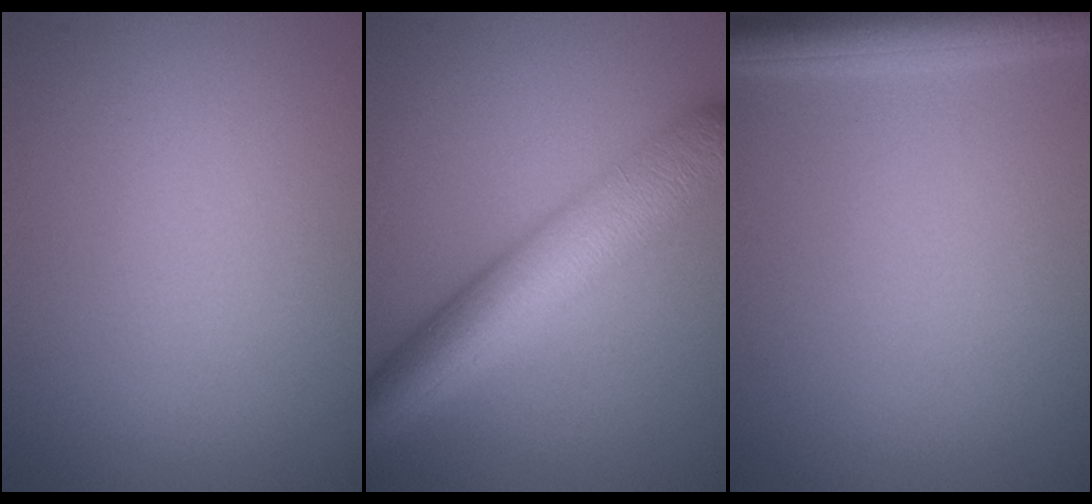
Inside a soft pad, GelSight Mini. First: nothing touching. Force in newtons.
{"total": 7.9, "press": 7.9, "slide": 0.1}
{"total": 4.0, "press": 4.0, "slide": 0.2}